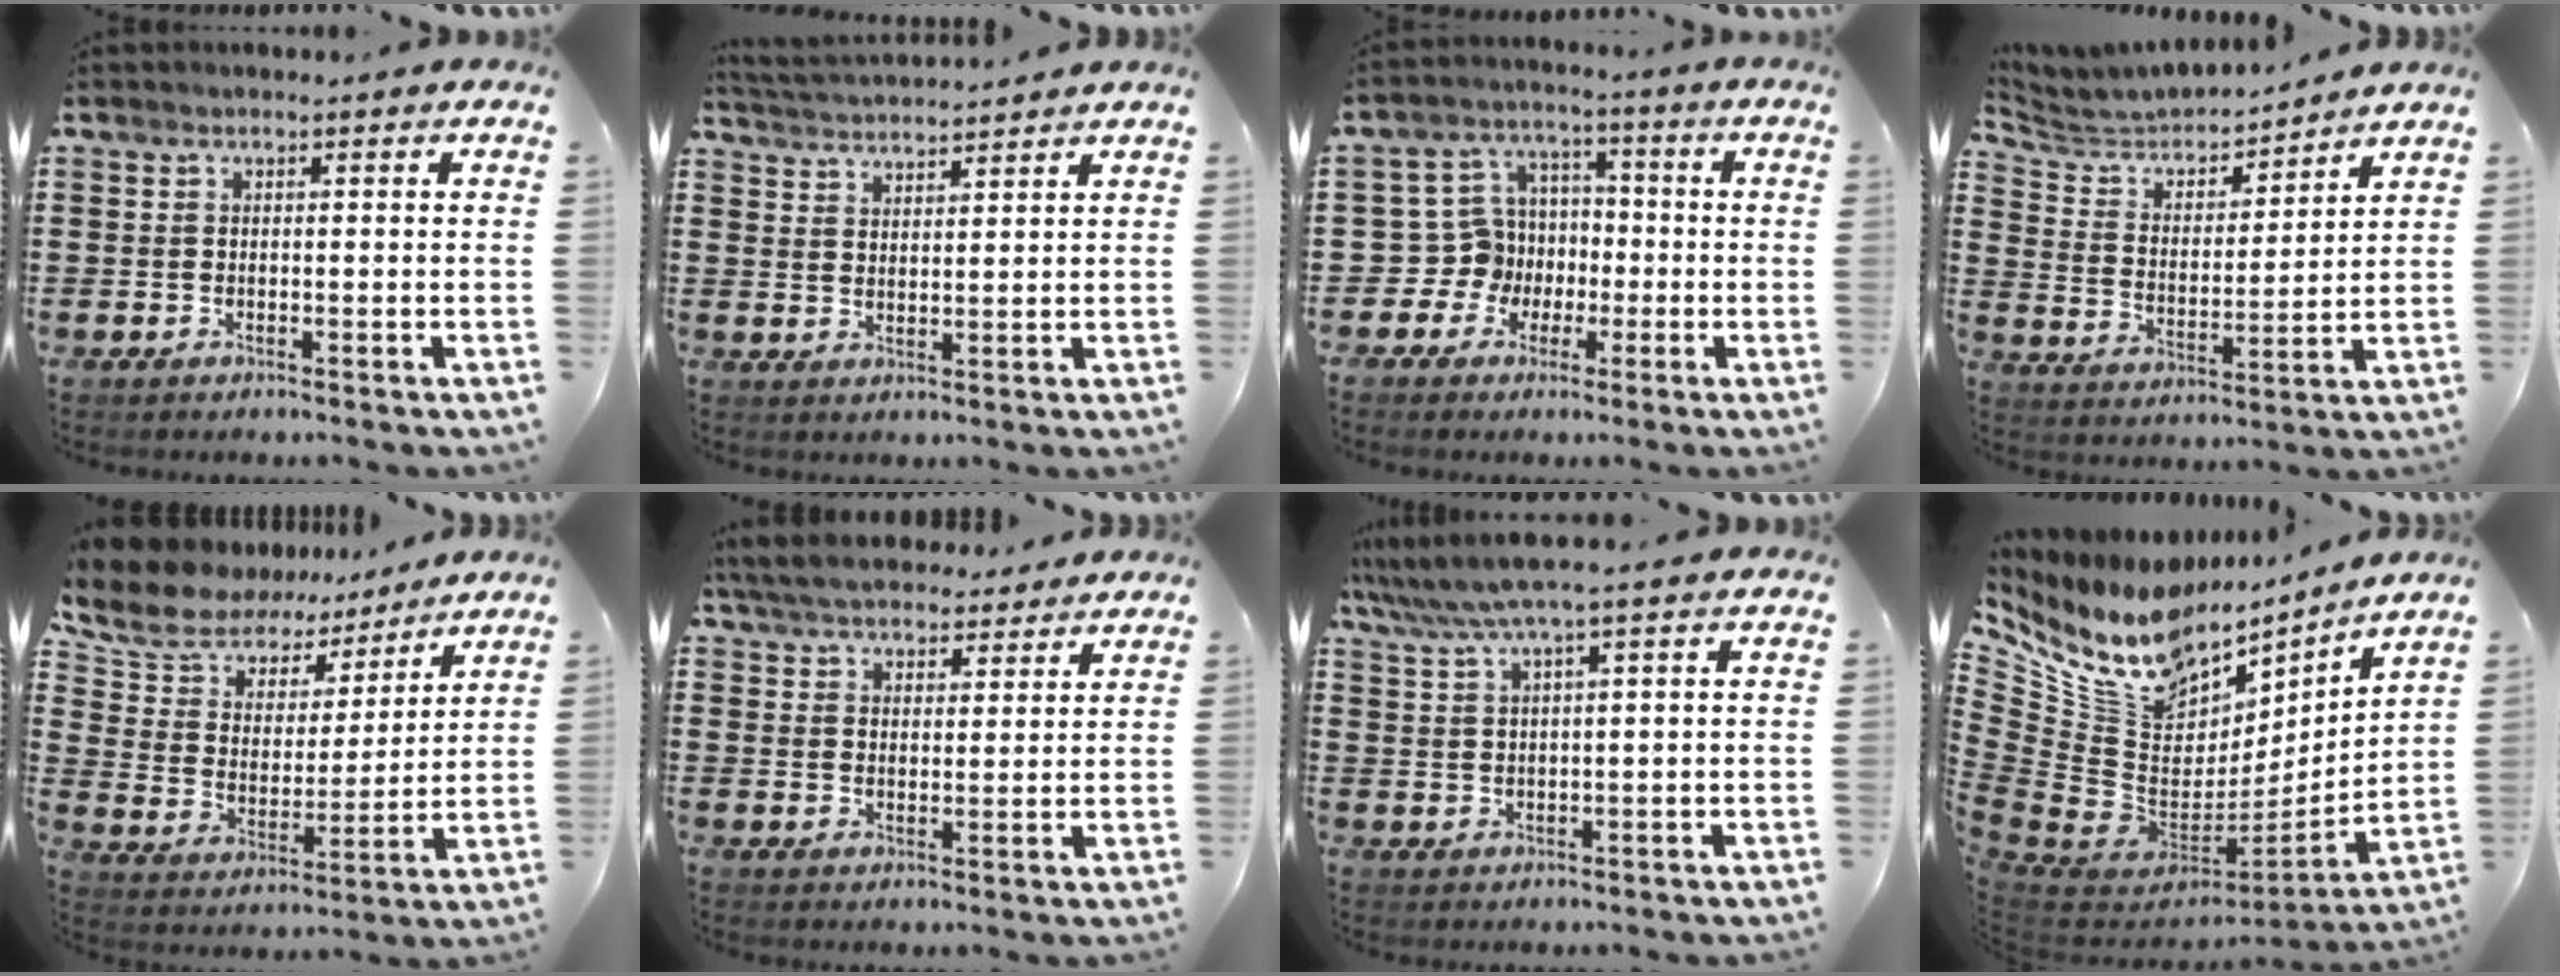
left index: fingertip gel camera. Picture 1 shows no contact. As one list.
[{"total": 2.8, "force": [2.8, -0.3, -0.1], "torque": [-0.009, -0.013, 0.049]}, {"total": 7.4, "force": [-1.3, 7.2, 1.4], "torque": [-0.076, 0.000, -0.026]}, {"total": 4.6, "force": [4.4, 1.2, 0.7], "torque": [-0.042, -0.029, 0.069]}, {"total": 8.3, "force": [7.3, 3.7, 1.4], "torque": [-0.076, -0.046, 0.128]}, {"total": 5.6, "force": [5.2, 1.4, 1.5], "torque": [-0.048, -0.011, 0.096]}, {"total": 4.4, "force": [2.9, -0.2, 3.3], "torque": [-0.080, -0.009, 0.046]}, {"total": 13.6, "force": [9.2, 7.9, 6.2], "torque": [-0.172, -0.080, 0.162]}]